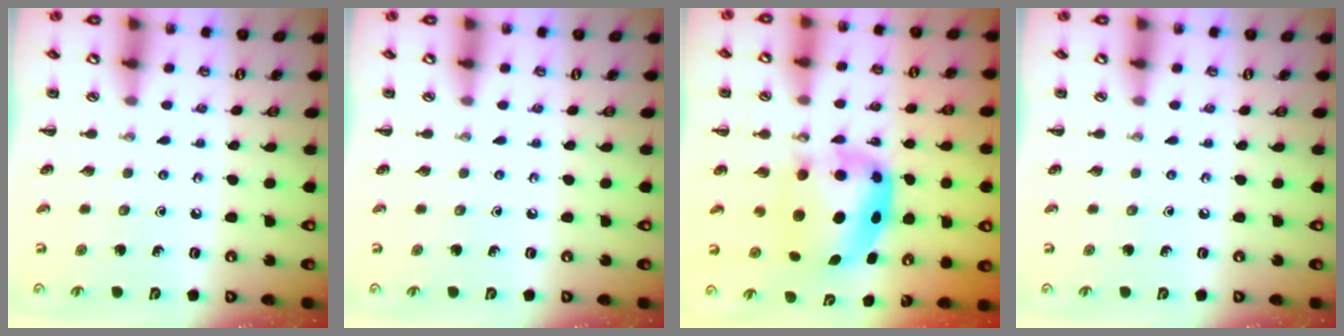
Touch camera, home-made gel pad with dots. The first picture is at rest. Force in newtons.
{"total": 0.0}
{"total": 7.1, "press": 6.9, "slide": 1.5}
{"total": 0.0}